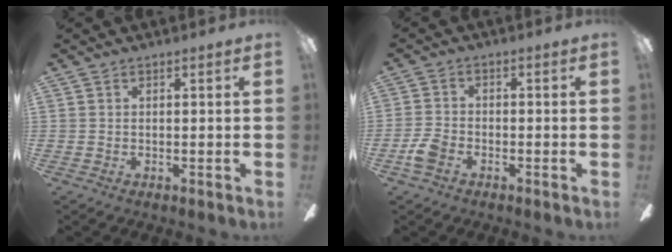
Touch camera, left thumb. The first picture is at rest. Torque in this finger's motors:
{"motor_torque": [0.00, 0.02, 0.19, -0.16, 0.00]}